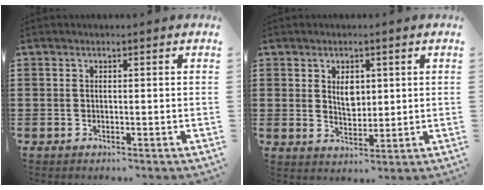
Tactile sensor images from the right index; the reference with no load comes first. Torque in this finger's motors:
{"motor_torque": [0.94, 0.97, 0.06, -0.06]}